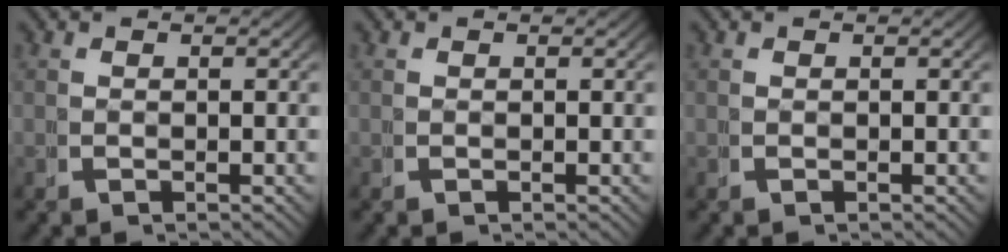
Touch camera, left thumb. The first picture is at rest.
{"total": 0.0}
{"total": 0.0}